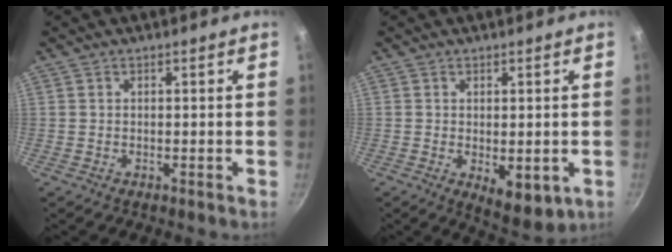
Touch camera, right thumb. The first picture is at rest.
{"total": 7.2, "force": [-1.4, 3.5, 6.1], "torque": [-0.074, -0.016, -0.007]}